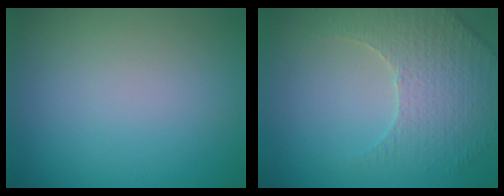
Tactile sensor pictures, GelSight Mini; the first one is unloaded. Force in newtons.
{"total": 3.8, "press": 3.7, "slide": 1.0}